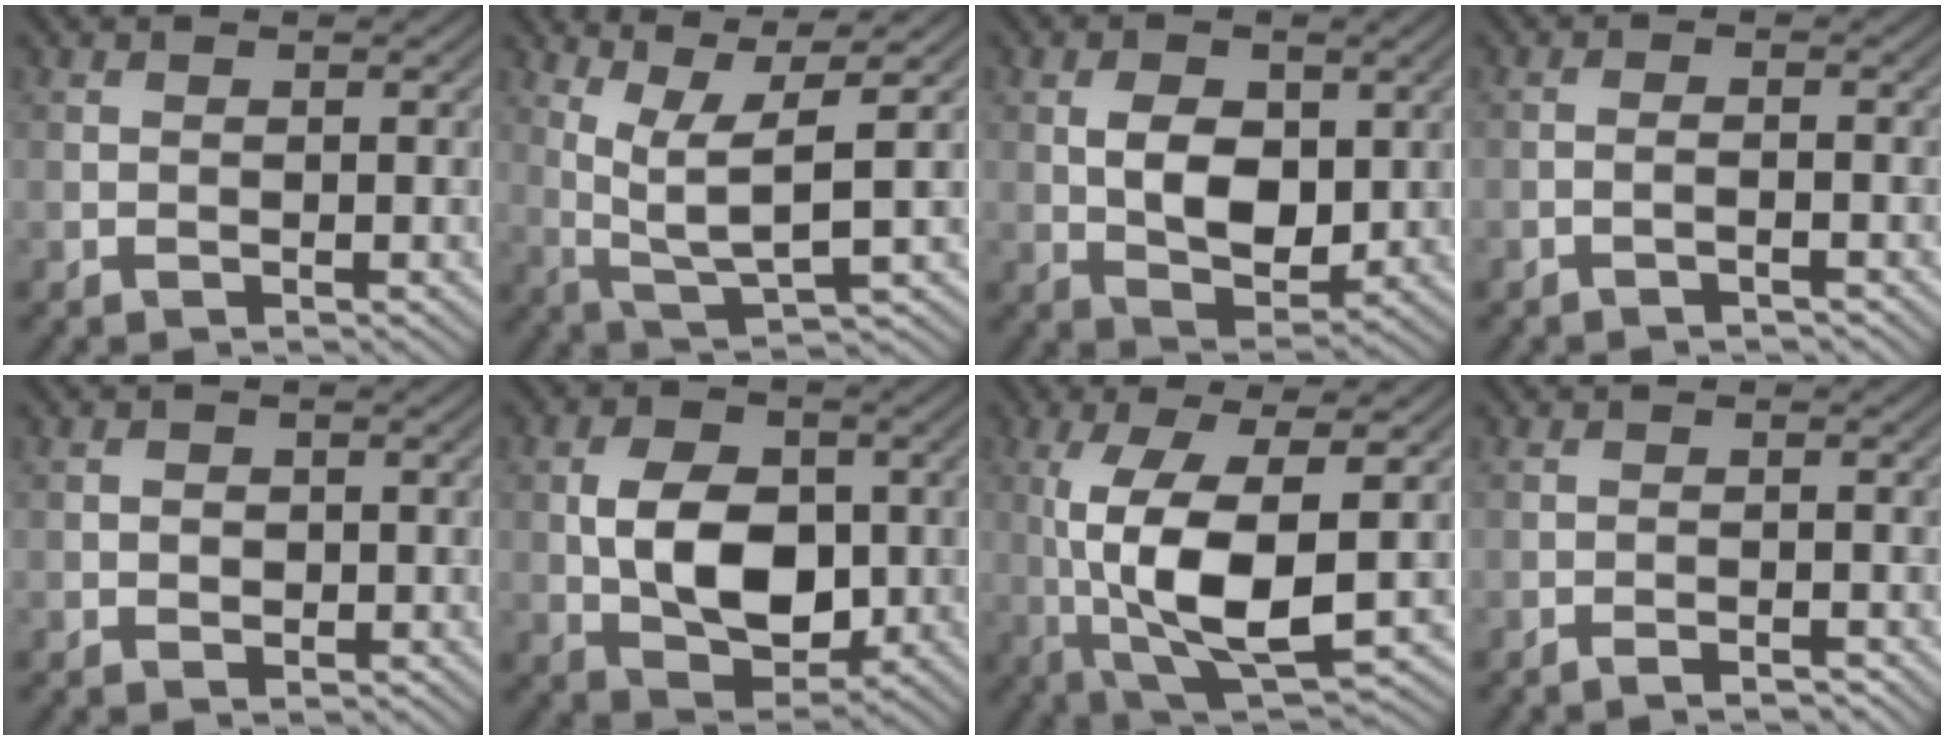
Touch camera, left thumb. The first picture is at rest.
{"total": 6.8, "force": [2.6, 1.3, 6.2], "torque": [-0.132, 0.002, 0.063]}
{"total": 6.4, "force": [1.0, 4.0, 5.0], "torque": [-0.095, -0.006, 0.022]}
{"total": 1.4, "force": [-1.0, 0.2, 0.9], "torque": [-0.016, 0.005, -0.025]}
{"total": 1.1, "force": [-0.3, 1.0, 0.4], "torque": [-0.007, -0.005, -0.008]}
{"total": 8.9, "force": [-0.3, 5.9, 6.6], "torque": [-0.126, -0.007, -0.007]}
{"total": 11.6, "force": [-0.7, 3.6, 11.0], "torque": [-0.231, -0.008, -0.004]}
{"total": 1.8, "force": [-1.6, 0.1, 0.8], "torque": [-0.010, 0.003, -0.028]}